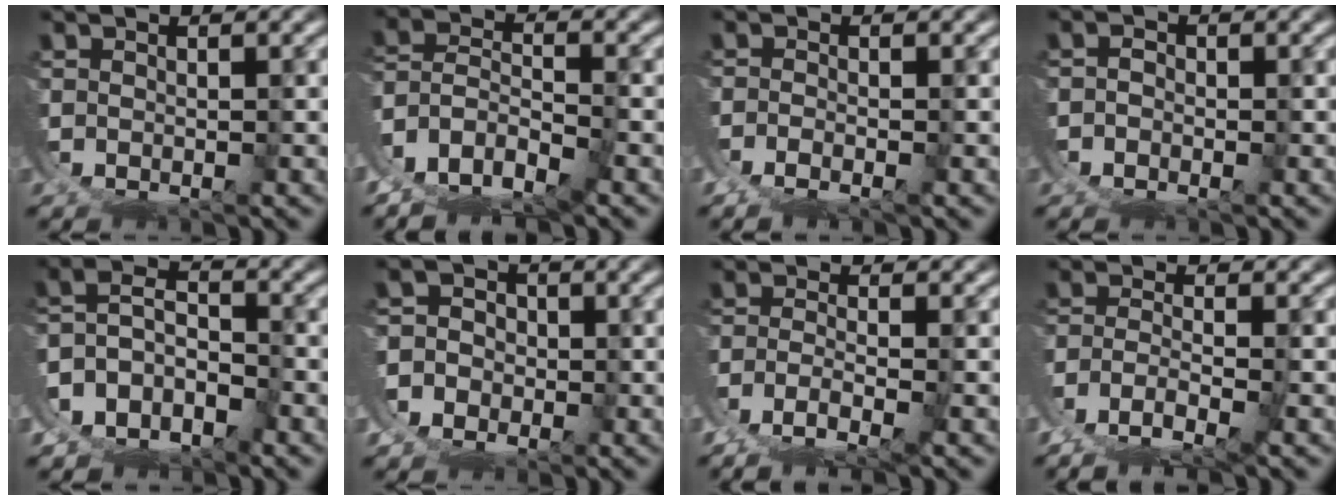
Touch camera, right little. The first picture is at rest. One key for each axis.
{"total": 5.9, "fx": -1.7, "fy": 4.9, "fz": 2.8, "tx": -0.076, "ty": -0.034, "tz": -0.026}
{"total": 1.7, "fx": -1.2, "fy": -0.8, "fz": 0.8, "tx": -0.008, "ty": -0.005, "tz": -0.017}
{"total": 2.5, "fx": -1.2, "fy": 2.1, "fz": 0.6, "tx": -0.016, "ty": -0.013, "tz": -0.018}
{"total": 10.6, "fx": -3.1, "fy": 9.9, "fz": 2.4, "tx": -0.104, "ty": -0.046, "tz": -0.059}
{"total": 2.9, "fx": 0.2, "fy": 2.8, "fz": 0.4, "tx": -0.013, "ty": -0.011, "tz": -0.001}
{"total": 2.3, "fx": -1.3, "fy": -0.6, "fz": 1.8, "tx": -0.041, "ty": -0.016, "tz": -0.011}
{"total": 2.4, "fx": -1.5, "fy": -0.3, "fz": 1.8, "tx": -0.046, "ty": -0.021, "tz": -0.012}